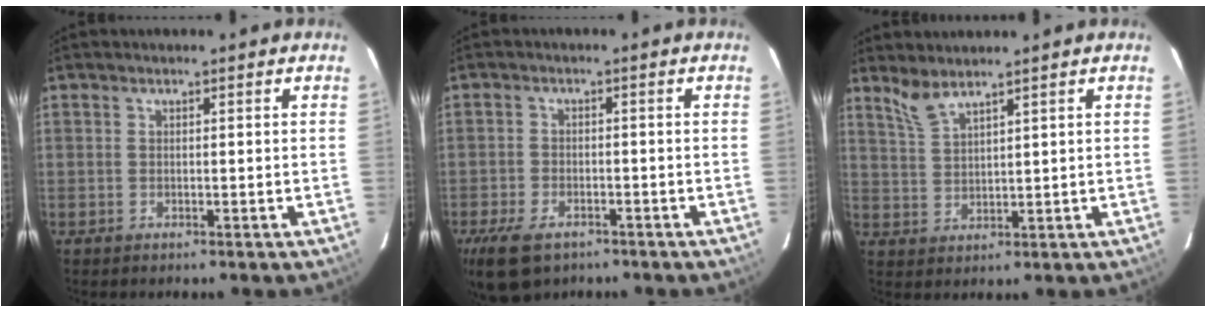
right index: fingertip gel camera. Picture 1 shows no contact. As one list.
[{"total": 9.8, "force": [-6.4, 5.2, 5.3], "torque": [-0.134, -0.021, -0.112]}, {"total": 3.8, "force": [3.4, 0.1, 1.7], "torque": [-0.039, 0.002, 0.075]}]